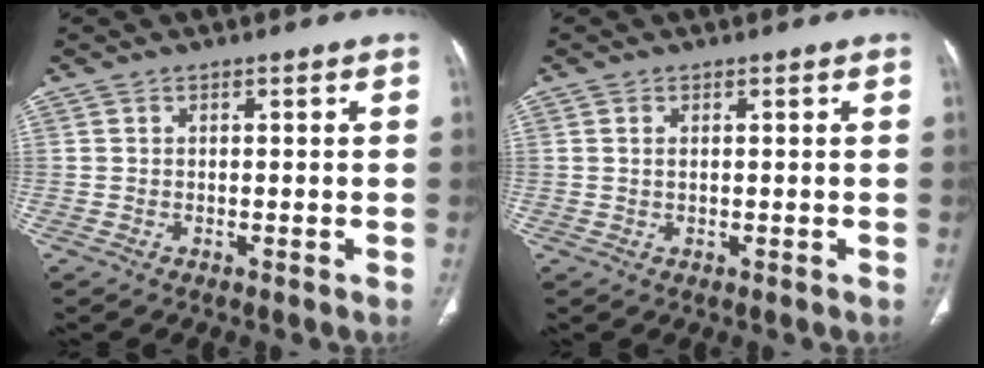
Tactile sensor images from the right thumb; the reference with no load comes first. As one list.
[{"total": 0.8, "force": [0.2, 0.4, 0.7], "torque": [-0.018, 0.002, 0.006]}]